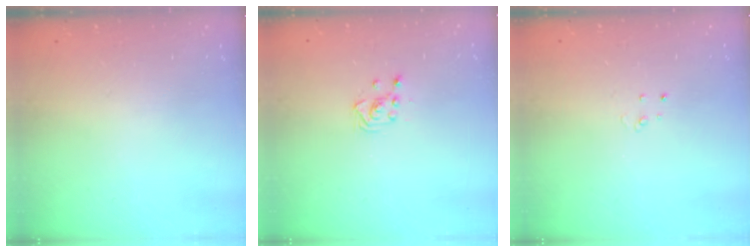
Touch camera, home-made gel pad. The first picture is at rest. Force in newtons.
{"total": 3.0, "press": 3.0, "slide": 0.3}
{"total": 2.6, "press": 2.6, "slide": 0.2}